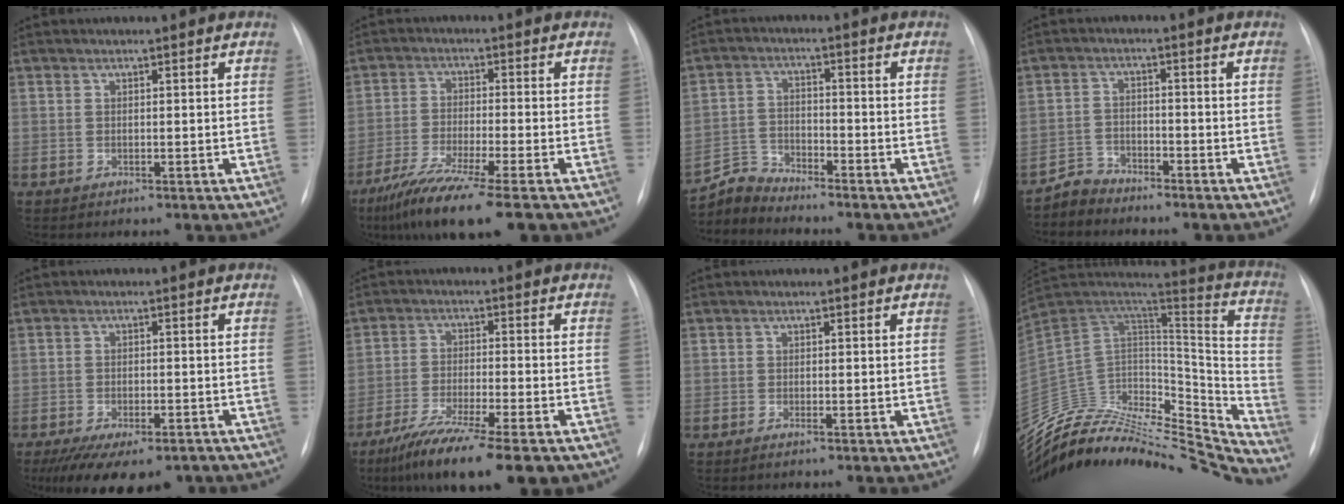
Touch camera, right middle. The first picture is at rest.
{"total": 11.8, "force": [-8.3, -0.3, 8.3], "torque": [-0.146, -0.035, -0.140]}
{"total": 4.7, "force": [-4.6, -0.4, -1.2], "torque": [0.019, -0.007, -0.089]}
{"total": 3.4, "force": [-3.2, 0.7, -0.9], "torque": [0.024, -0.007, -0.063]}
{"total": 13.7, "force": [-9.9, 5.5, 7.7], "torque": [-0.139, -0.017, -0.137]}
{"total": 14.9, "force": [-10.9, 1.8, 10.1], "torque": [-0.161, -0.036, -0.176]}
{"total": 0.8, "force": [-0.5, 0.0, 0.6], "torque": [-0.014, -0.001, -0.011]}
{"total": 35.2, "force": [-33.2, 7.3, 9.3], "torque": [-0.129, 0.014, -0.488]}